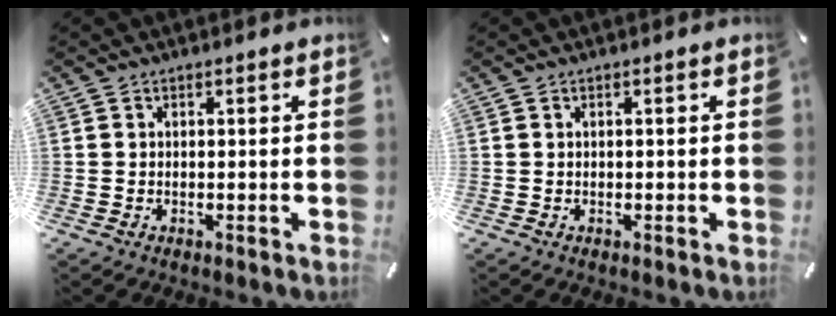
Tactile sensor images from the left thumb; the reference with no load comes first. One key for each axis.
{"total": 0.0}